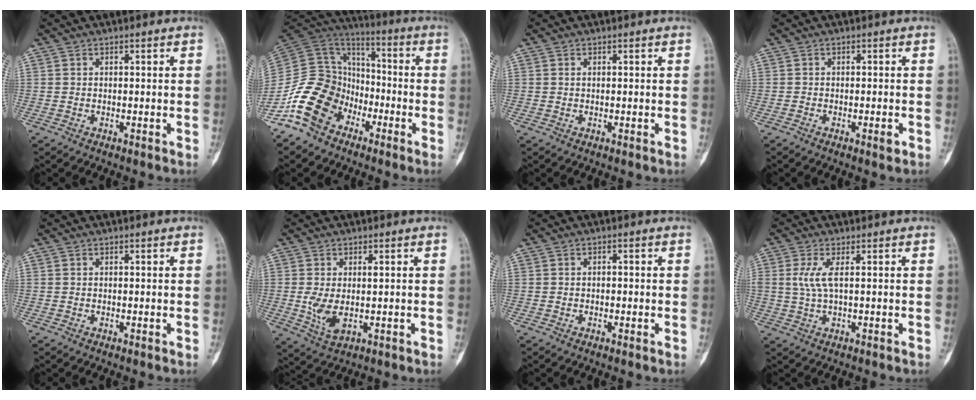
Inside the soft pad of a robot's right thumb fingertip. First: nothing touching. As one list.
[{"total": 16.6, "force": [-9.0, 12.0, 7.2], "torque": [-0.124, 0.081, -0.177]}, {"total": 0.0}, {"total": 1.4, "force": [-0.7, 0.4, 1.1], "torque": [-0.018, -0.001, -0.013]}, {"total": 0.0}, {"total": 6.0, "force": [-0.4, 2.9, 5.2], "torque": [-0.109, -0.005, 0.003]}, {"total": 0.8, "force": [-0.2, 0.6, 0.5], "torque": [-0.004, 0.002, -0.006]}, {"total": 3.9, "force": [0.8, 1.0, 3.7], "torque": [-0.104, 0.002, 0.020]}]